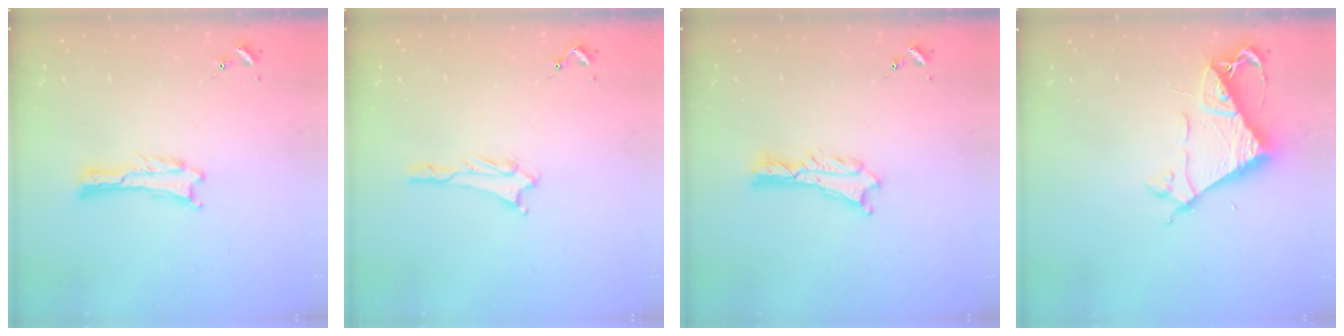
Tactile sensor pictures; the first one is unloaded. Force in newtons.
{"total": 0.8, "press": 0.8, "slide": 0.1}
{"total": 1.1, "press": 1.1, "slide": 0.2}
{"total": 7.5, "press": 7.5, "slide": 0.1}